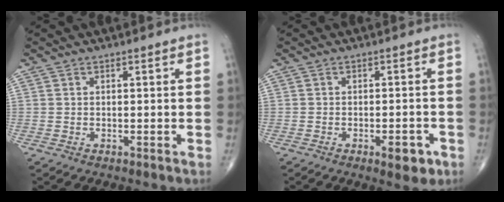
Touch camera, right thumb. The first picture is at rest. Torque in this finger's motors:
{"motor_torque": [0.83, 0.33, 0.44, -0.60, 0.18]}